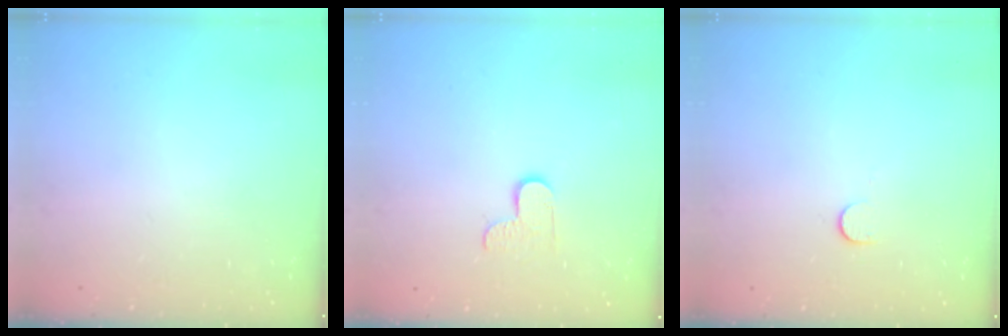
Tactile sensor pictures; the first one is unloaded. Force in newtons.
{"total": 5.5, "press": 5.5, "slide": 0.4}
{"total": 6.1, "press": 6.1, "slide": 0.6}